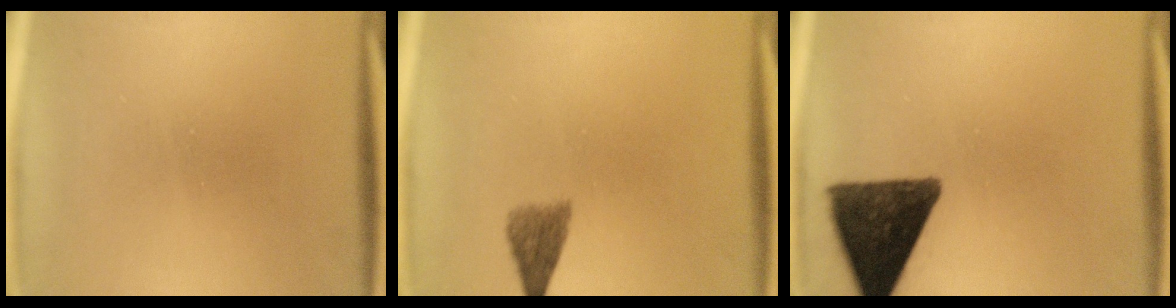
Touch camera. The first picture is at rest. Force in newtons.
{"total": 2.9}
{"total": 13.9}